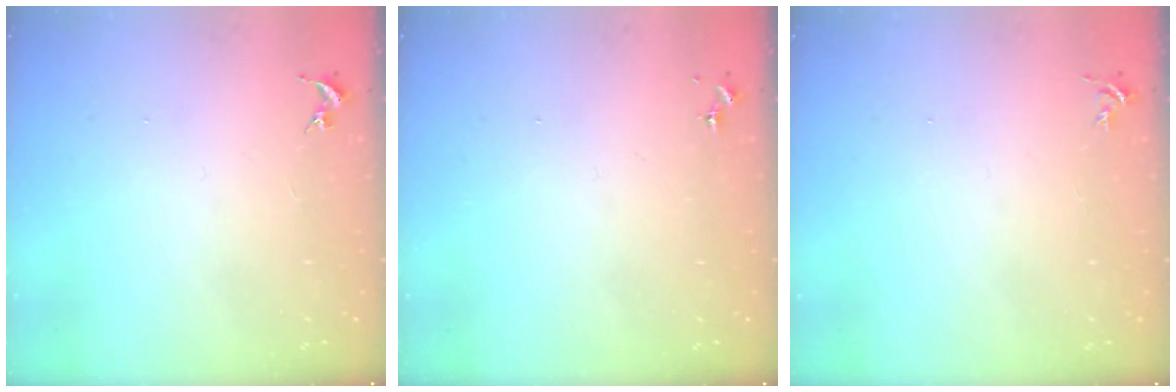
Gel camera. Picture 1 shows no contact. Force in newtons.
{"total": 0.0}
{"total": 3.7, "press": 3.7, "slide": 0.5}